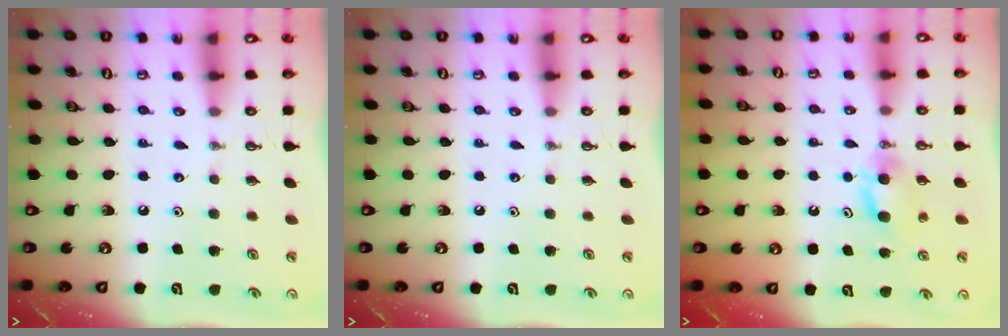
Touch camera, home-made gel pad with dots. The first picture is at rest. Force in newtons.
{"total": 0.0}
{"total": 4.4, "press": 4.4, "slide": 0.6}